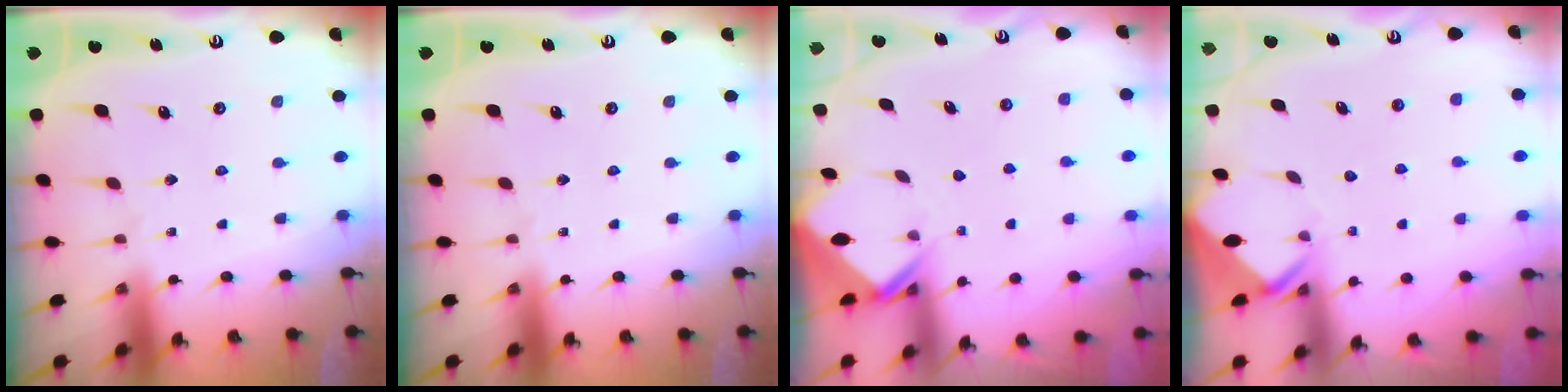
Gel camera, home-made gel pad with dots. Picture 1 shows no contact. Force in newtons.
{"total": 0.0}
{"total": 2.6, "press": 2.6, "slide": 0.2}
{"total": 3.4, "press": 3.4, "slide": 0.1}